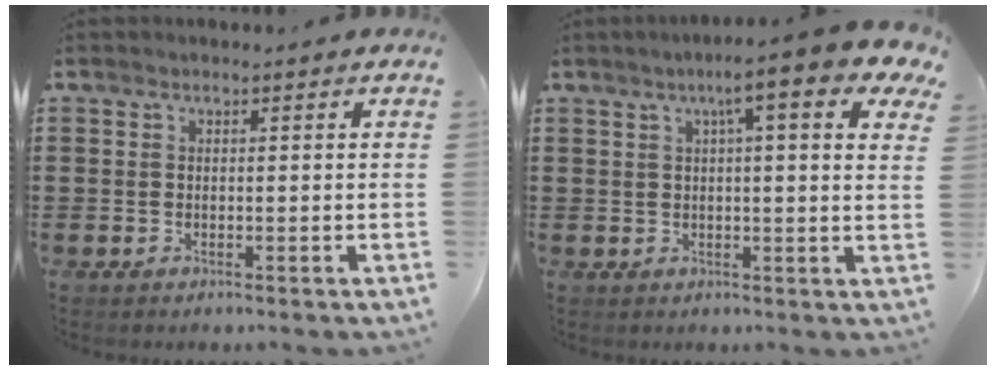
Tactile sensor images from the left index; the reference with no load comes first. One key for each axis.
{"total": 8.1, "fx": 4.7, "fy": 0.6, "fz": 6.5, "tx": -0.114, "ty": -0.009, "tz": 0.074}